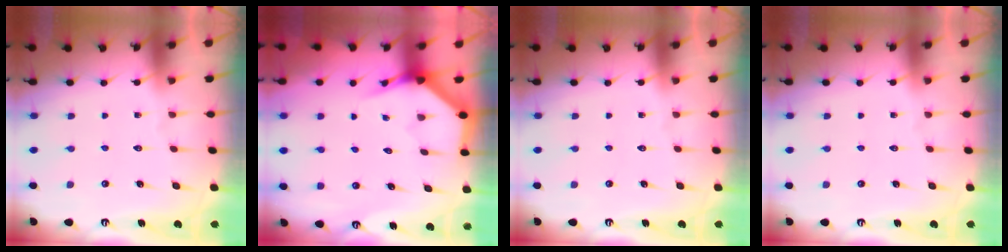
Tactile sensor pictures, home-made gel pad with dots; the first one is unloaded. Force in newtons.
{"total": 4.0, "press": 4.0, "slide": 0.2}
{"total": 0.0}
{"total": 0.0}